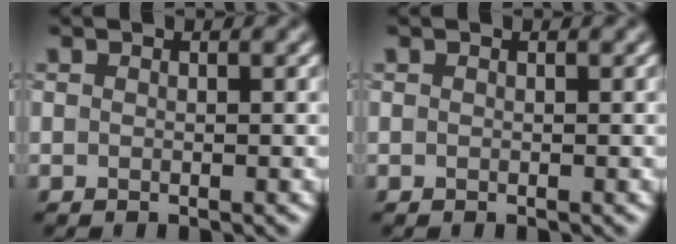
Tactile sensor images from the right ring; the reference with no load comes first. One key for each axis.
{"total": 0.0}